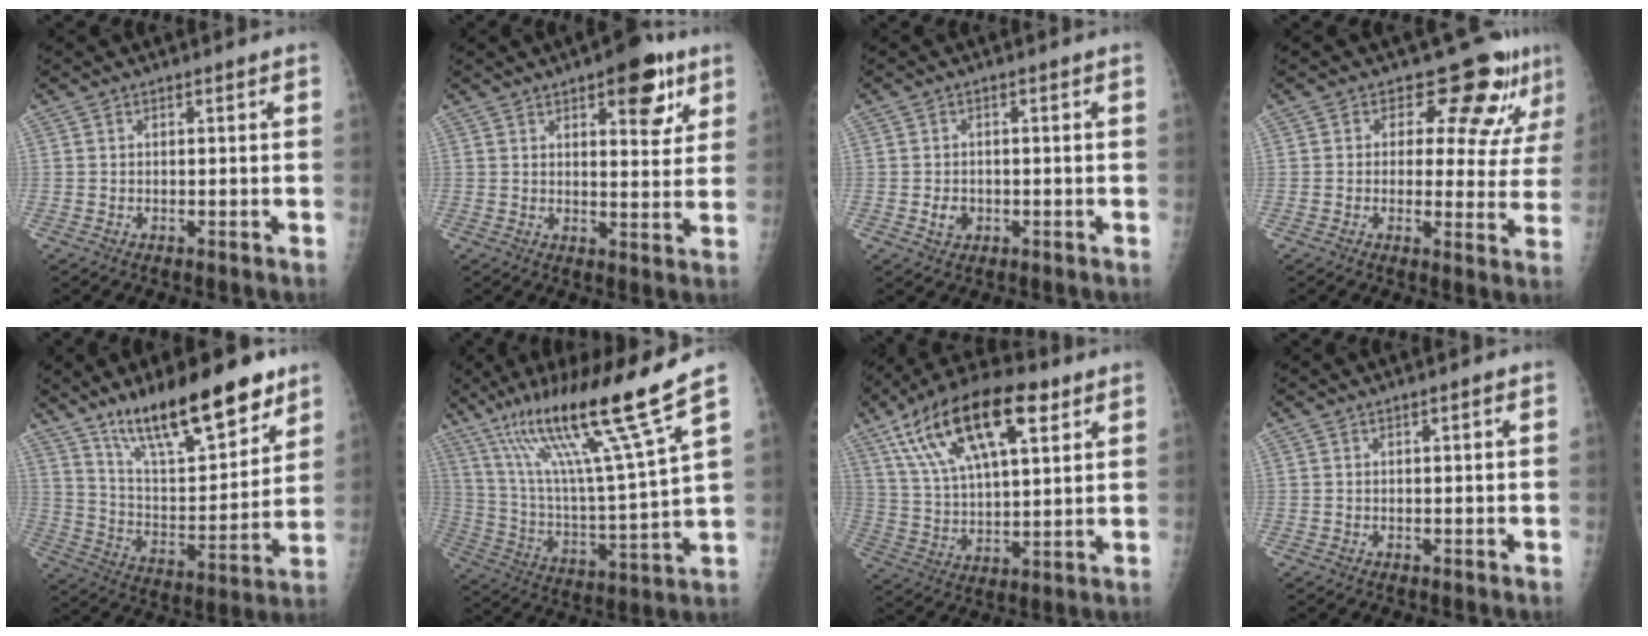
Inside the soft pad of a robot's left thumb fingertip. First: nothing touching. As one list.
[{"total": 10.6, "force": [5.5, 4.5, 7.8], "torque": [-0.069, -0.021, 0.069]}, {"total": 2.8, "force": [-0.7, 2.2, 1.5], "torque": [-0.018, 0.003, -0.008]}, {"total": 9.7, "force": [6.8, 4.8, 5.0], "torque": [-0.027, -0.046, 0.072]}, {"total": 22.3, "force": [15.4, 7.1, 14.5], "torque": [-0.197, -0.073, 0.262]}, {"total": 21.3, "force": [14.2, -0.4, 15.8], "torque": [-0.253, -0.068, 0.255]}, {"total": 22.0, "force": [10.8, 9.3, 16.8], "torque": [-0.289, -0.009, 0.193]}, {"total": 0.8, "force": [0.4, 0.1, 0.7], "torque": [-0.010, 0.000, 0.006]}]